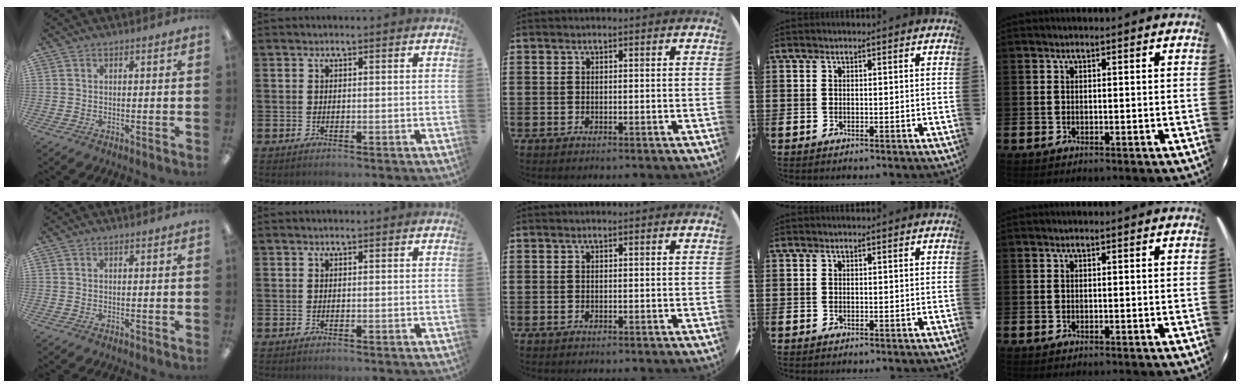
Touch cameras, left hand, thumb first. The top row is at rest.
{}